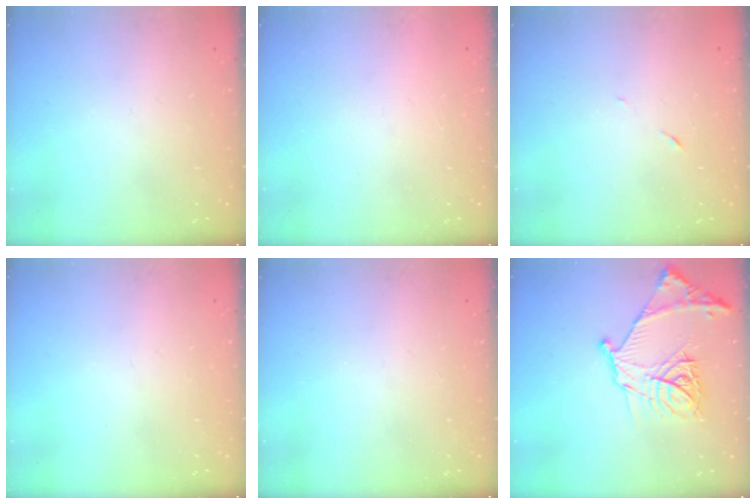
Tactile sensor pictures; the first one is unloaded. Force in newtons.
{"total": 1.5, "press": 1.5, "slide": 0.1}
{"total": 5.0, "press": 4.8, "slide": 1.4}
{"total": 0.0}
{"total": 0.0}
{"total": 18.4, "press": 18.3, "slide": 1.9}